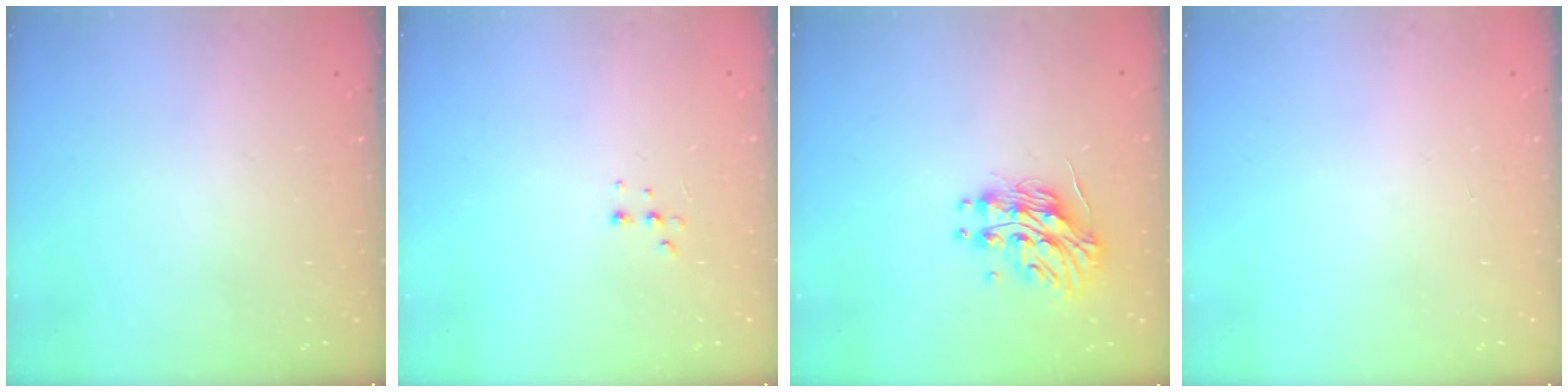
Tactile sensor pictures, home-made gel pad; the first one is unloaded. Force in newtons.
{"total": 3.4, "press": 3.3, "slide": 0.8}
{"total": 14.0, "press": 13.9, "slide": 0.8}
{"total": 0.0}